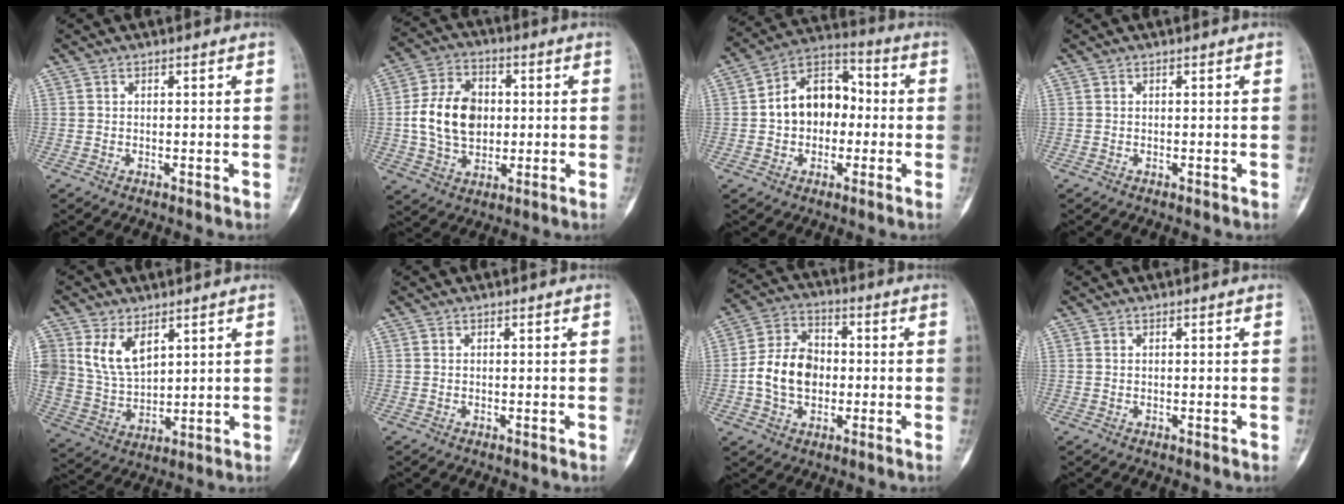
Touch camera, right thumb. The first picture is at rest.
{"total": 13.0, "force": [0.4, 9.2, 9.2], "torque": [-0.150, 0.011, 0.007]}
{"total": 12.8, "force": [-0.3, 9.2, 8.9], "torque": [-0.113, 0.041, -0.017]}
{"total": 0.0}
{"total": 9.5, "force": [4.5, 6.0, 5.9], "torque": [-0.096, -0.020, 0.103]}
{"total": 0.0}
{"total": 11.2, "force": [-1.2, 8.0, 7.7], "torque": [-0.126, 0.026, -0.028]}
{"total": 0.0}